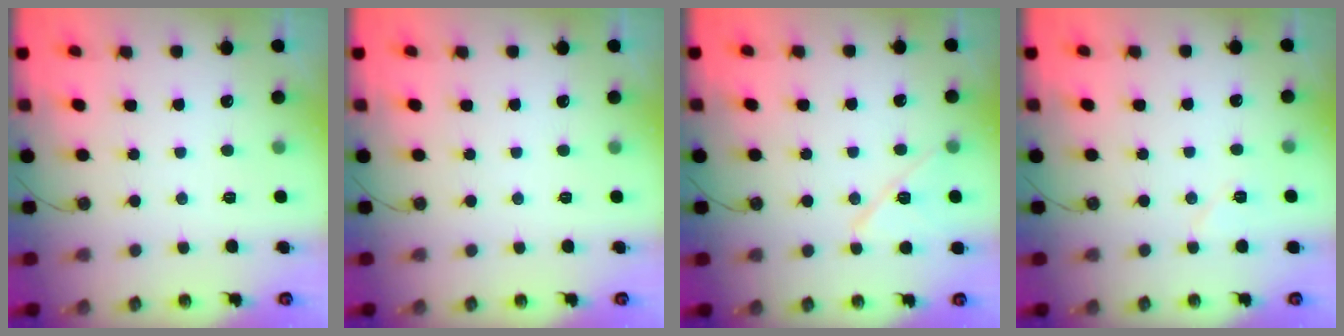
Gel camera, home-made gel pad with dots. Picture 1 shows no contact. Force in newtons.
{"total": 0.0}
{"total": 10.0, "press": 10.0, "slide": 0.7}
{"total": 5.5, "press": 5.3, "slide": 1.7}